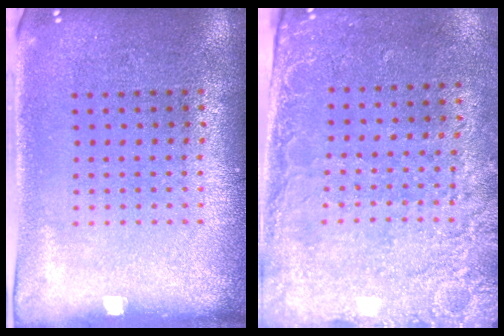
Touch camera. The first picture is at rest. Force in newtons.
{"total": 2.7, "press": 2.2, "slide": 1.5}